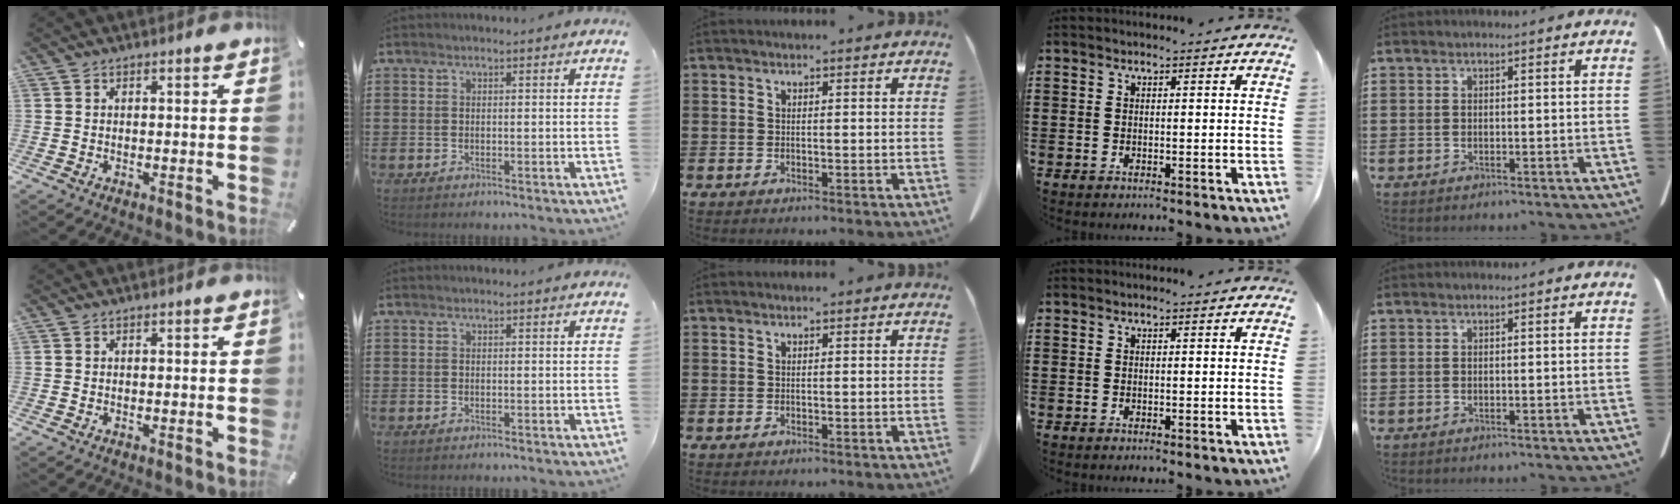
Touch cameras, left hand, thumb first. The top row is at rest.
{}